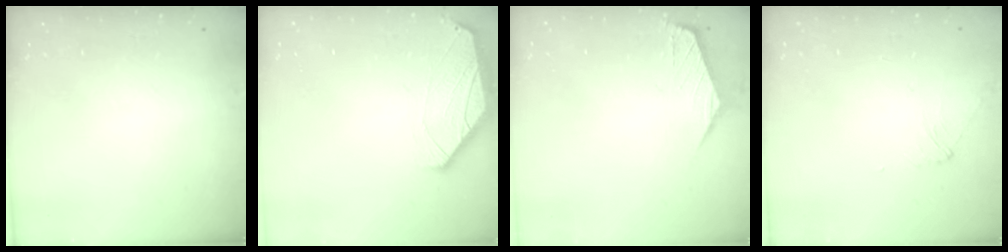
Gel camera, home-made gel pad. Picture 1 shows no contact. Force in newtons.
{"total": 0.6, "press": 0.6, "slide": 0.2}
{"total": 0.8, "press": 0.7, "slide": 0.4}
{"total": 2.7, "press": 2.7, "slide": 0.5}